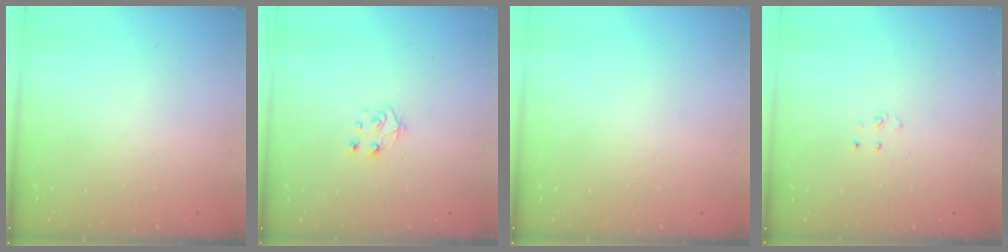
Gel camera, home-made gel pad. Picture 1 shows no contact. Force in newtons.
{"total": 4.8, "press": 4.8, "slide": 0.4}
{"total": 0.0}
{"total": 3.8, "press": 3.8, "slide": 0.3}